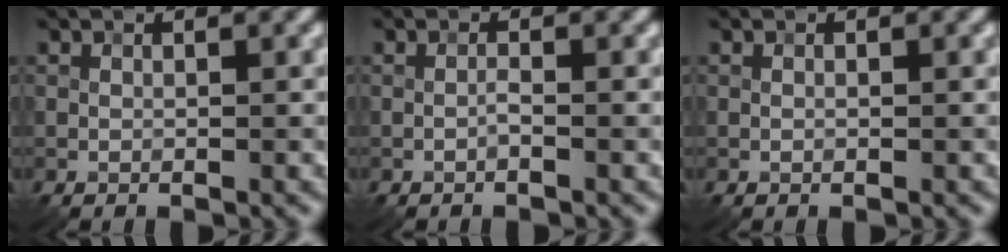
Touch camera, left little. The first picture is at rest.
{"total": 0.6, "force": [-0.4, 0.0, 0.5], "torque": [-0.011, 0.002, -0.008]}
{"total": 0.0}